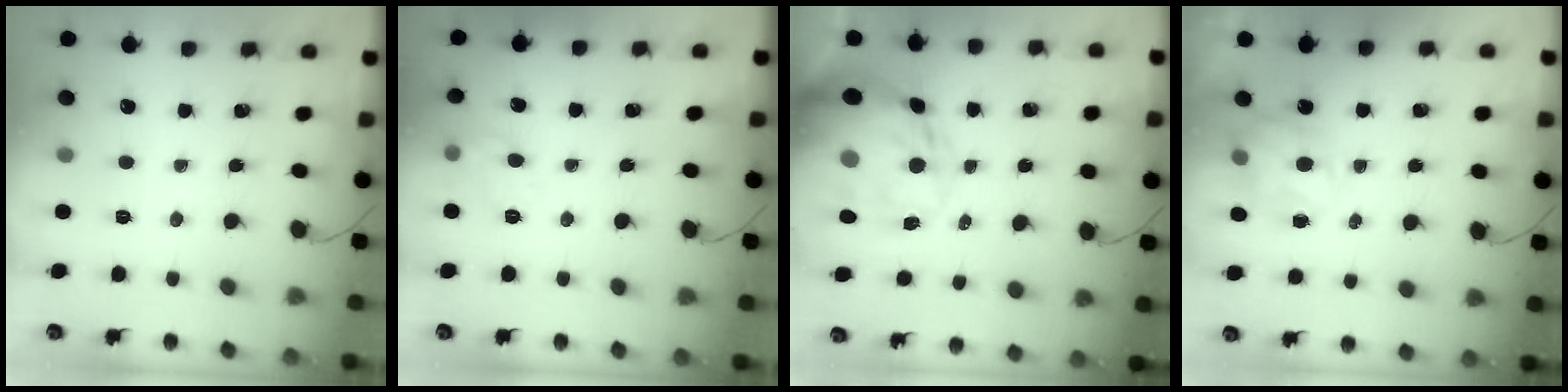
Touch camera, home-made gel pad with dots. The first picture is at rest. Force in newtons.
{"total": 7.5, "press": 7.5, "slide": 0.6}
{"total": 22.2, "press": 21.4, "slide": 5.9}
{"total": 9.1, "press": 9.0, "slide": 0.6}